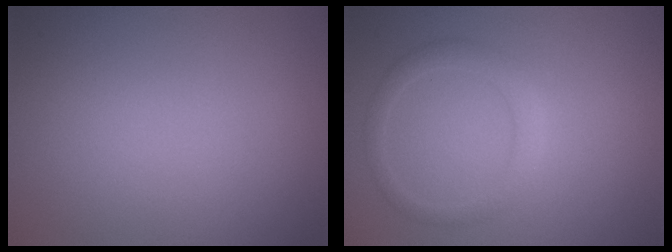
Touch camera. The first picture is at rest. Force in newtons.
{"total": 2.1, "press": 2.0, "slide": 0.3}